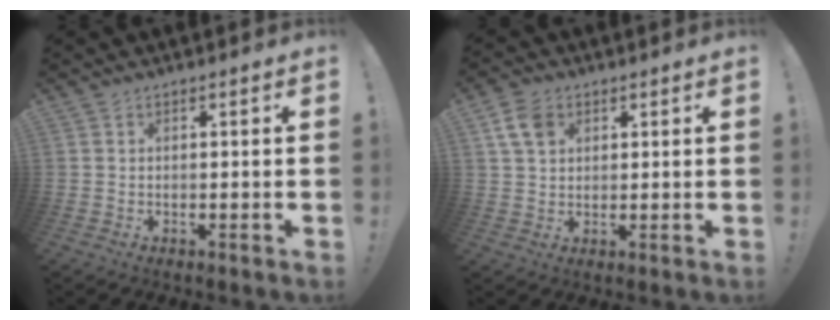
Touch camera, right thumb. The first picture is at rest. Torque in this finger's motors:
{"motor_torque": [0.59, 0.52, 0.44, 0.05, 0.01]}